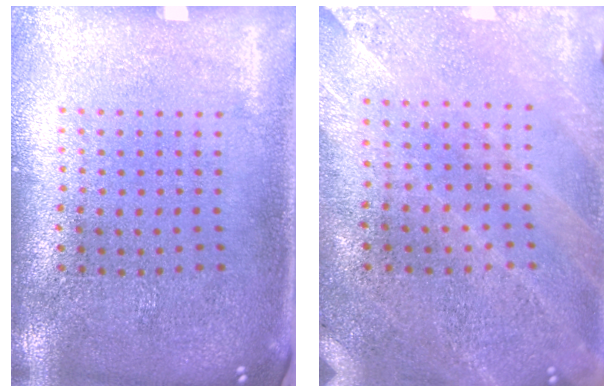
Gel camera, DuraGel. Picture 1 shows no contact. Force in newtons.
{"total": 0.5, "press": 0.5, "slide": 0.2}